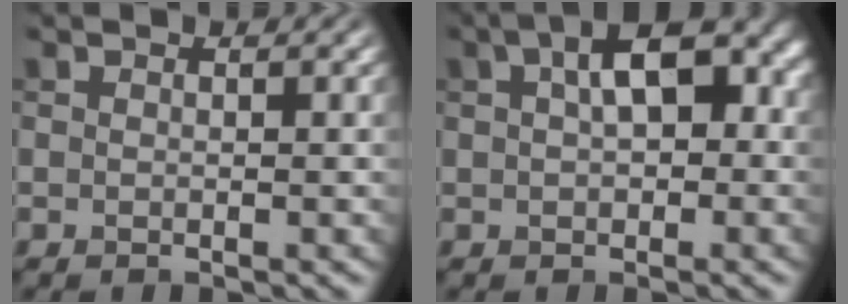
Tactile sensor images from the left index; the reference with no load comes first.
{"total": 6.7, "force": [1.7, 3.3, 5.6], "torque": [-0.085, 0.019, 0.023]}